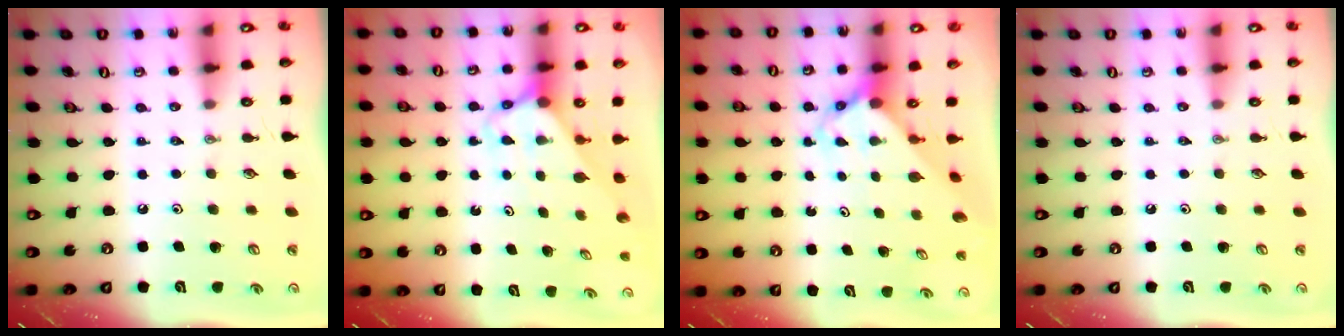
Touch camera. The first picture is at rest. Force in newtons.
{"total": 2.9, "press": 2.9, "slide": 0.2}
{"total": 3.8, "press": 3.8, "slide": 0.4}
{"total": 0.0}